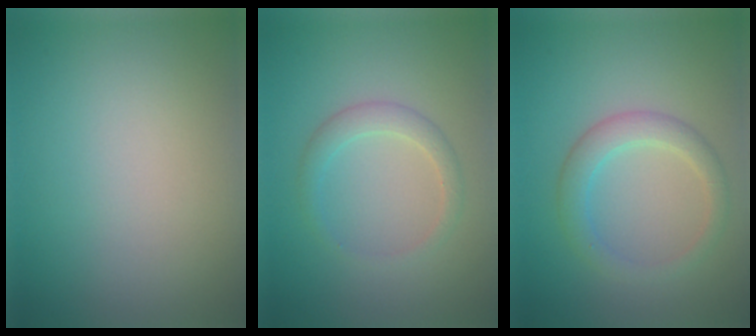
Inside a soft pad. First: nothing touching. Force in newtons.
{"total": 2.1, "press": 2.1, "slide": 0.2}
{"total": 2.8, "press": 2.8, "slide": 0.1}